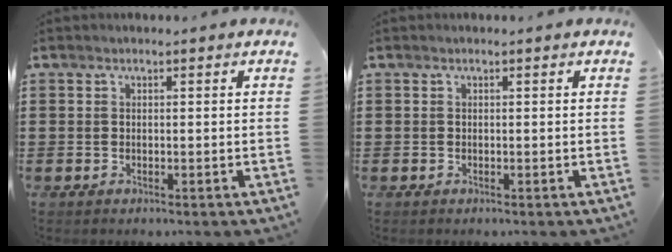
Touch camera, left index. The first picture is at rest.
{"total": 0.0}